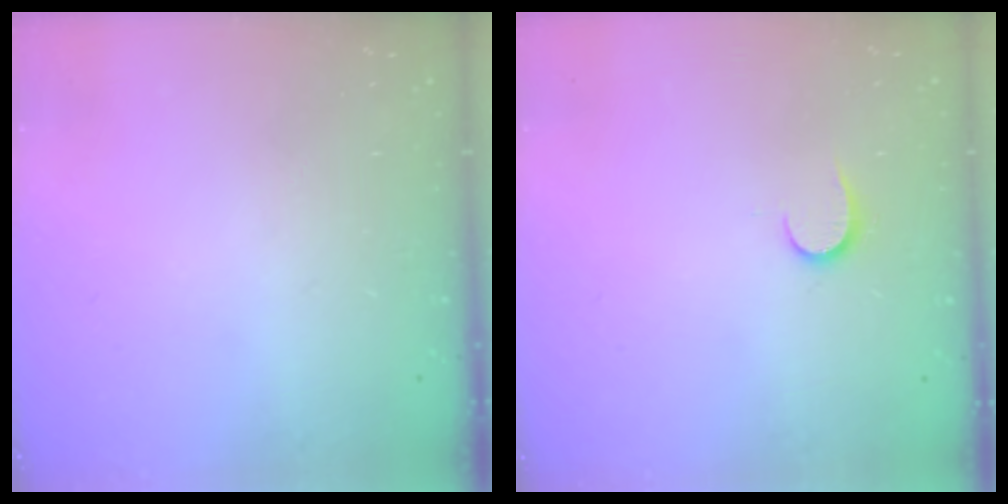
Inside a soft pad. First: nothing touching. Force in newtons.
{"total": 6.7, "press": 6.7, "slide": 0.6}